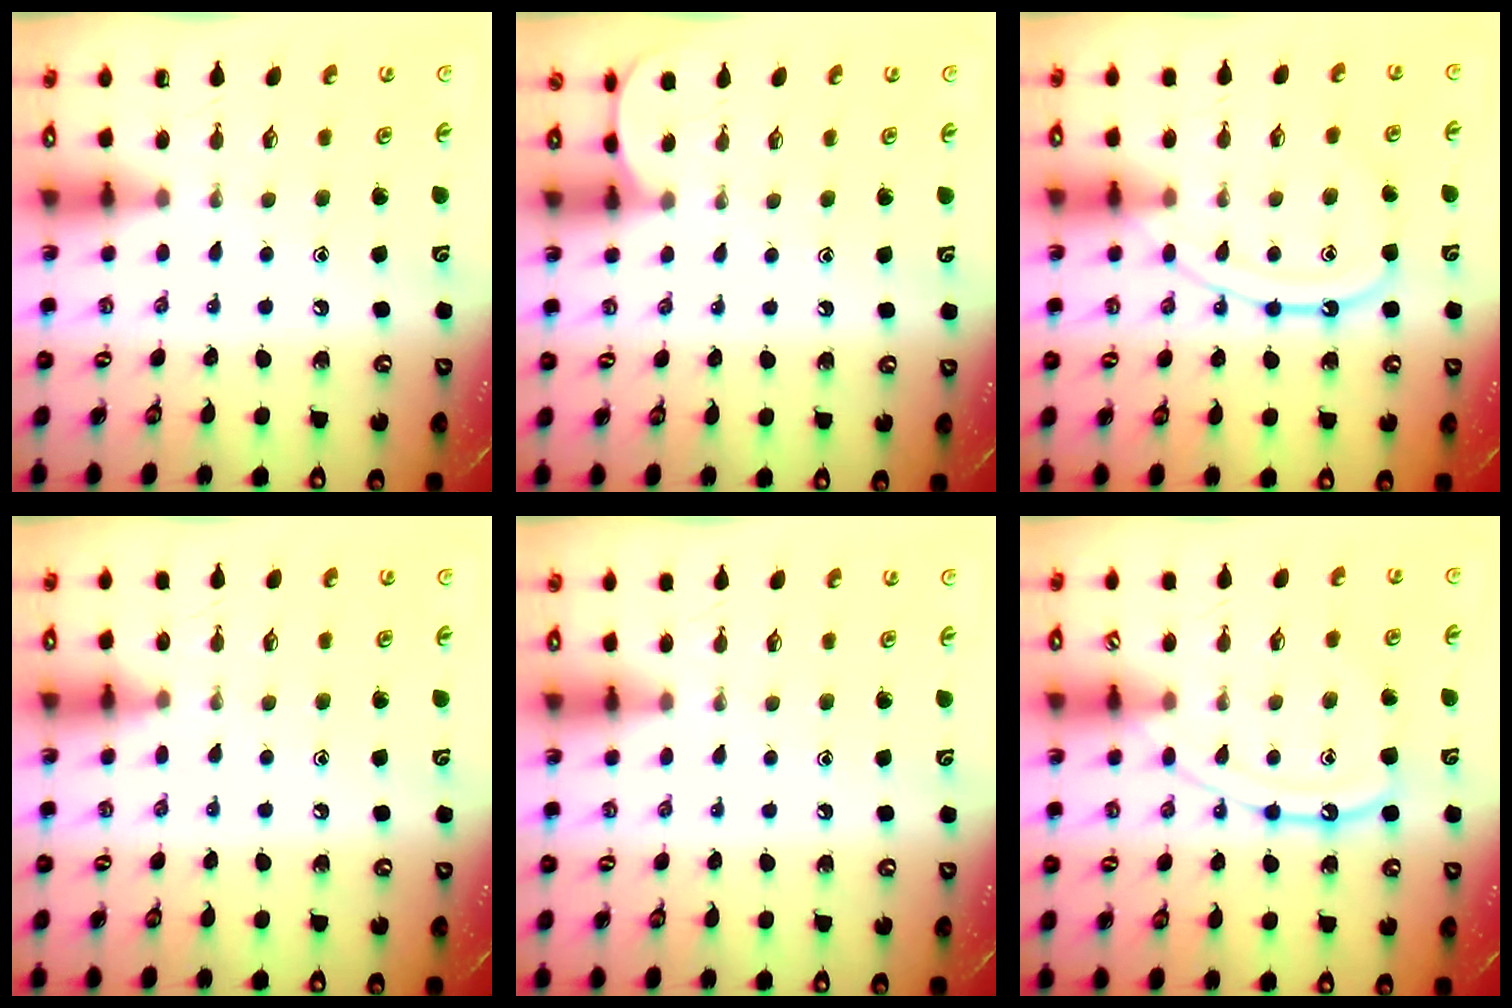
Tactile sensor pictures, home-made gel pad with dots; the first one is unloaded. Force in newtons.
{"total": 0.9, "press": 0.9, "slide": 0.2}
{"total": 11.1, "press": 11.1, "slide": 1.2}
{"total": 5.0, "press": 5.0, "slide": 0.7}
{"total": 3.3, "press": 3.3, "slide": 0.5}
{"total": 12.4, "press": 12.4, "slide": 1.2}